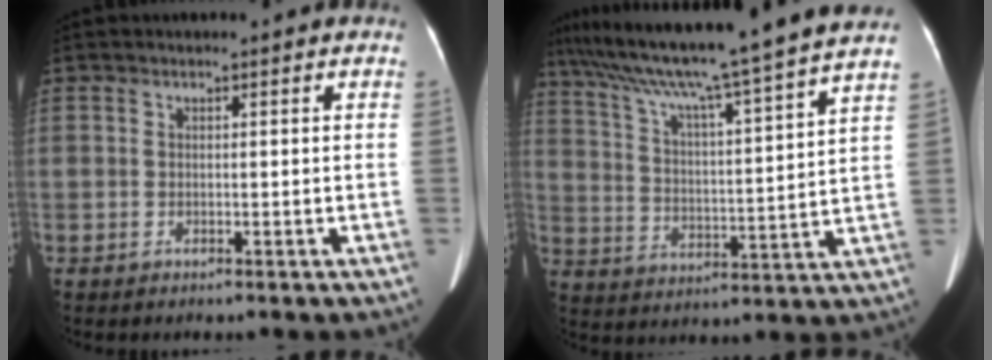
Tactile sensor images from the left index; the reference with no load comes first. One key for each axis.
{"total": 22.4, "fx": 19.1, "fy": -2.0, "fz": 11.6, "tx": -0.201, "ty": -0.017, "tz": 0.276}